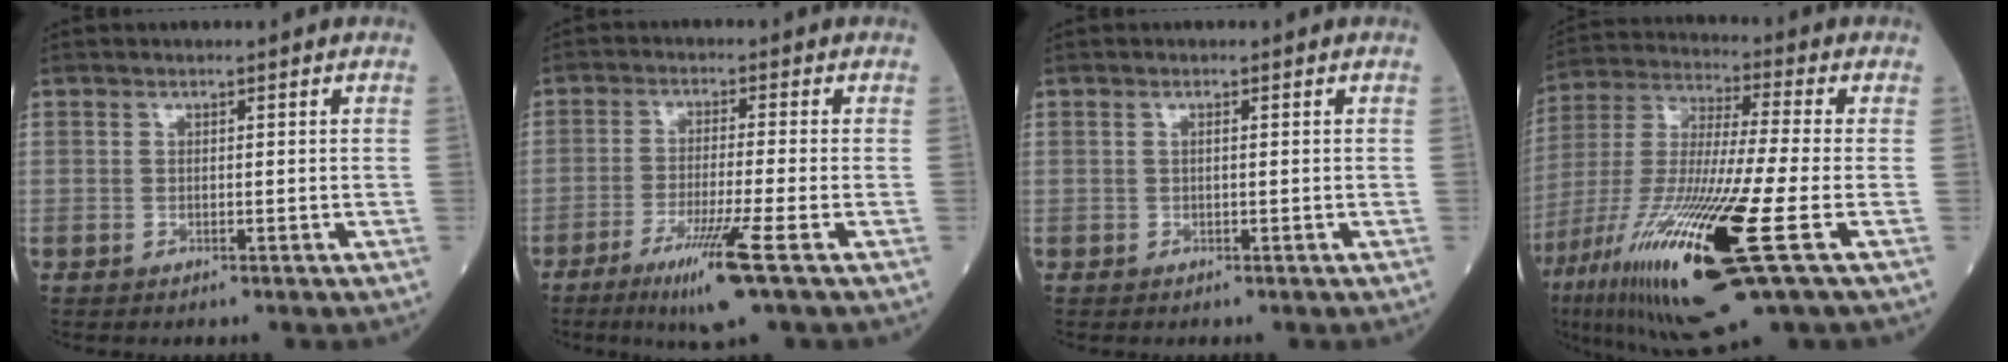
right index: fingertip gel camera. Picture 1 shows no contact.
{"total": 8.6, "force": [-4.4, -1.0, 7.3], "torque": [-0.131, -0.027, -0.081]}
{"total": 0.8, "force": [0.2, 0.1, 0.7], "torque": [-0.019, 0.000, 0.004]}
{"total": 24.9, "force": [-10.0, 2.5, 22.7], "torque": [-0.471, -0.055, -0.178]}